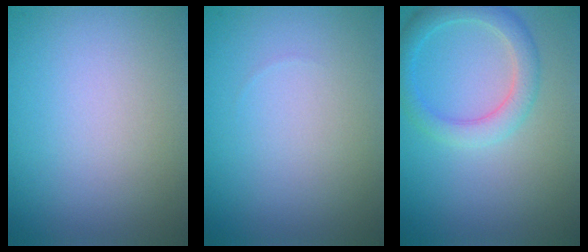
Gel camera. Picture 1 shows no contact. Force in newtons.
{"total": 0.0}
{"total": 3.0, "press": 3.0, "slide": 0.1}